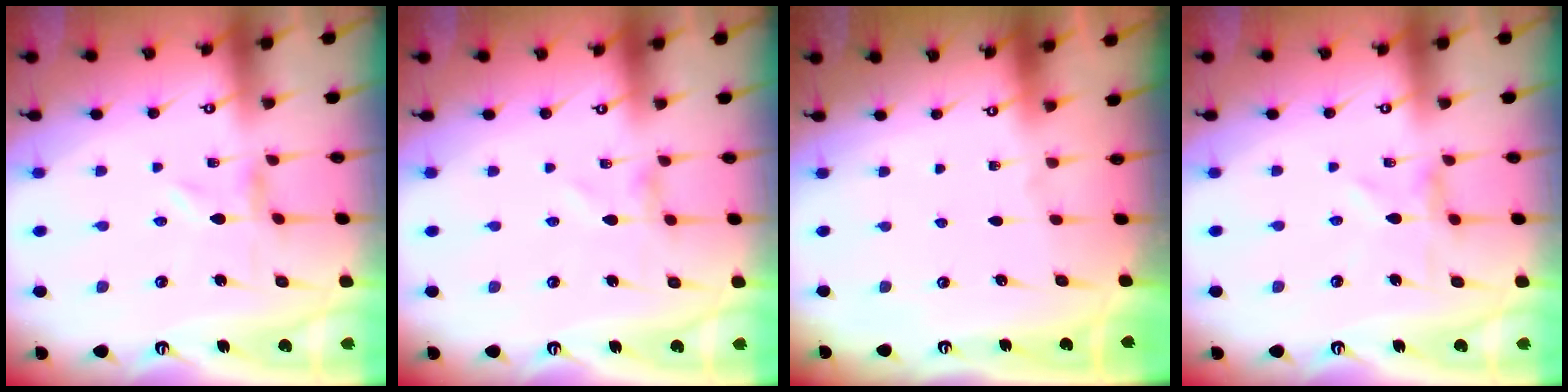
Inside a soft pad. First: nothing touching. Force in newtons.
{"total": 0.0}
{"total": 0.0}
{"total": 3.2, "press": 3.2, "slide": 0.4}